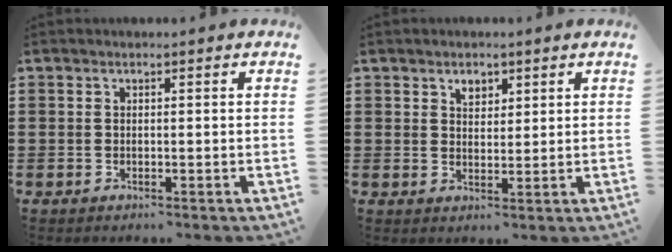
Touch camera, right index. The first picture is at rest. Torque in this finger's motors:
{"motor_torque": [0.10, -0.08, 0.00, 0.02]}